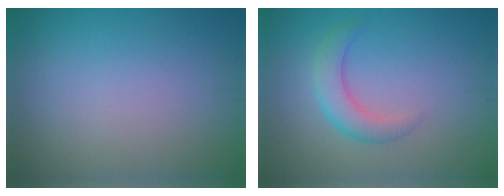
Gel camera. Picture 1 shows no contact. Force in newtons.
{"total": 3.0, "press": 3.0, "slide": 0.2}